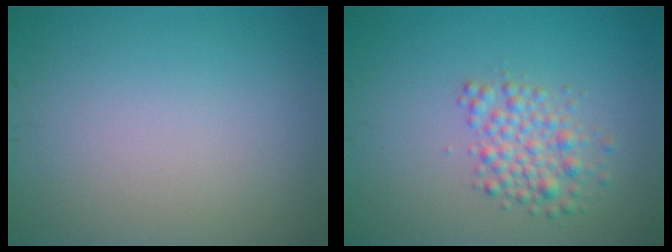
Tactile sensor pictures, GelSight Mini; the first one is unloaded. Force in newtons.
{"total": 2.9, "press": 2.9, "slide": 0.1}